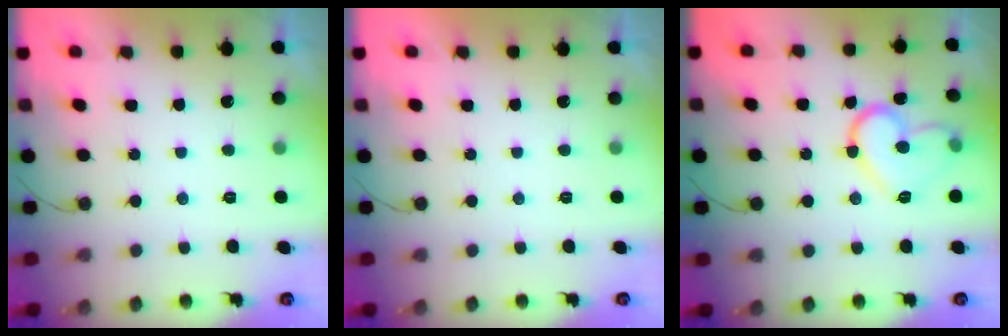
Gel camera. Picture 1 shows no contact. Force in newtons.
{"total": 1.8, "press": 1.8, "slide": 0.1}
{"total": 12.9, "press": 12.9, "slide": 0.6}